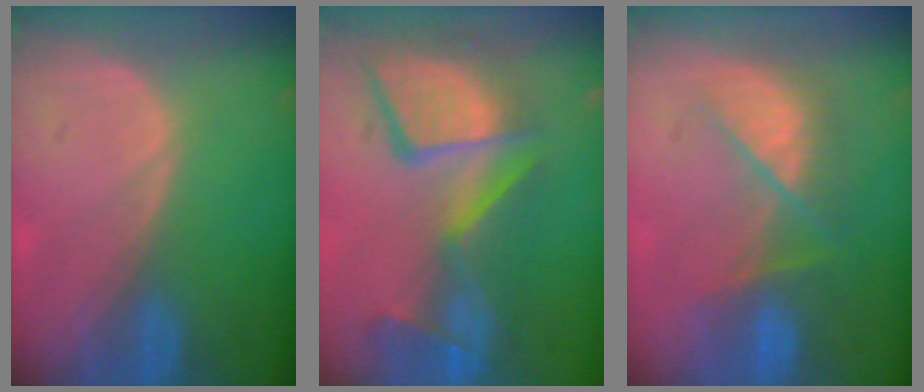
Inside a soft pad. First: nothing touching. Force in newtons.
{"total": 13.1, "press": 11.3, "slide": 6.6}
{"total": 7.5, "press": 7.2, "slide": 2.0}